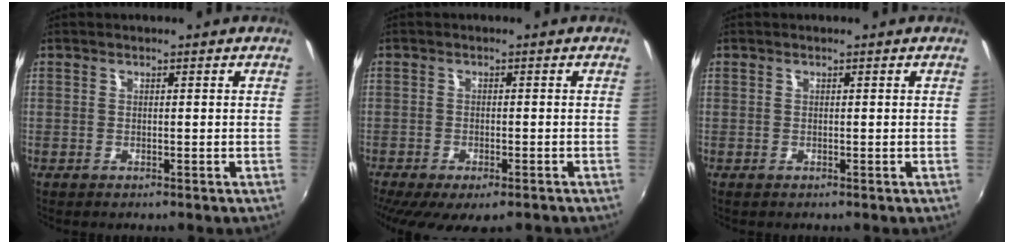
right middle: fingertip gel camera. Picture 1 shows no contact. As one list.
[{"total": 9.9, "force": [-7.1, 3.4, 6.1], "torque": [-0.130, -0.042, -0.106]}, {"total": 0.0}]